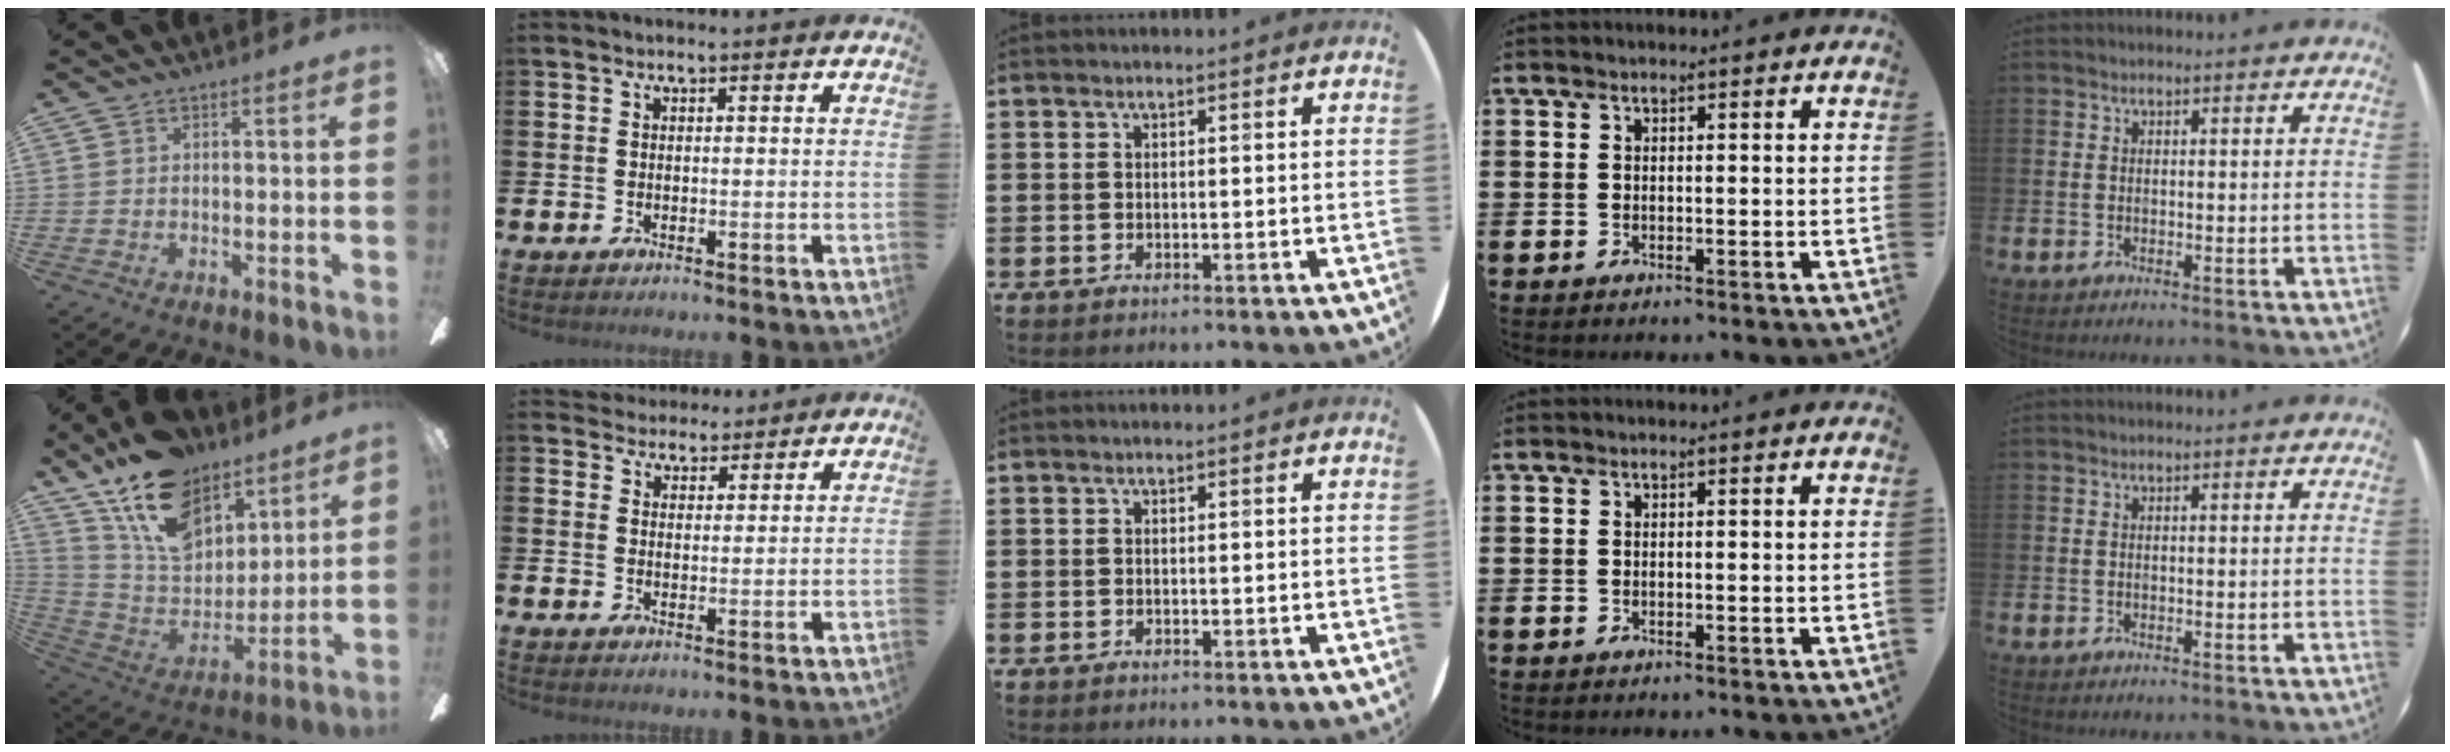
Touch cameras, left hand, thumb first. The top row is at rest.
{"thumb": {"total": 20.0, "force": [13.5, 11.4, 9.5], "torque": [-0.182, -0.073, 0.251]}, "index": {"total": 3.5, "force": [3.3, 1.2, -0.5], "torque": [-0.001, -0.017, 0.059]}}